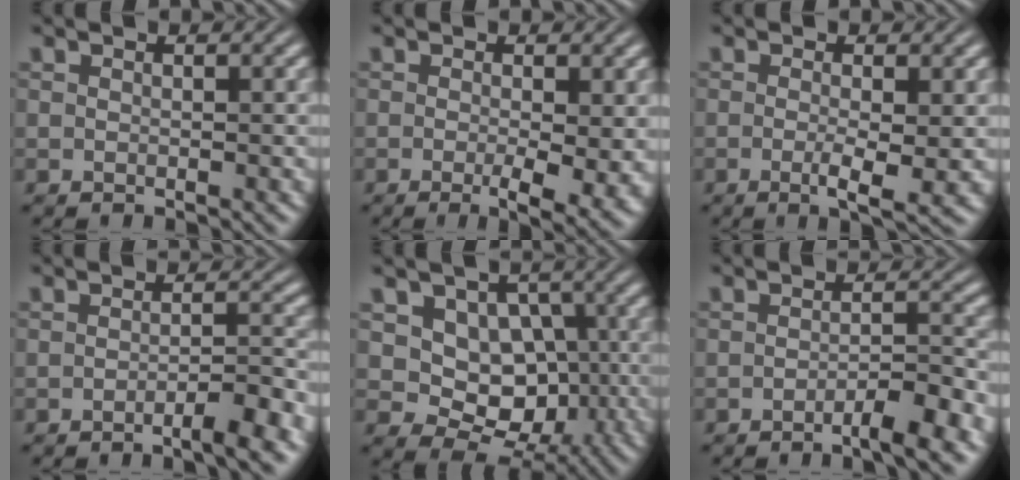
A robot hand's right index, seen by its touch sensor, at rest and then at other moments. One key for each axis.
{"total": 4.3, "fx": -1.6, "fy": 1.0, "fz": 3.8, "tx": -0.055, "ty": -0.020, "tz": -0.020}
{"total": 3.1, "fx": -0.9, "fy": 0.2, "fz": 3.0, "tx": -0.052, "ty": -0.016, "tz": -0.011}
{"total": 2.8, "fx": -2.0, "fy": -0.2, "fz": 1.9, "tx": -0.019, "ty": 0.005, "tz": -0.039}
{"total": 10.8, "fx": -1.0, "fy": 9.2, "fz": 5.5, "tx": -0.119, "ty": -0.047, "tz": -0.009}
{"total": 3.1, "fx": -2.1, "fy": -0.1, "fz": 2.3, "tx": -0.022, "ty": 0.003, "tz": -0.041}